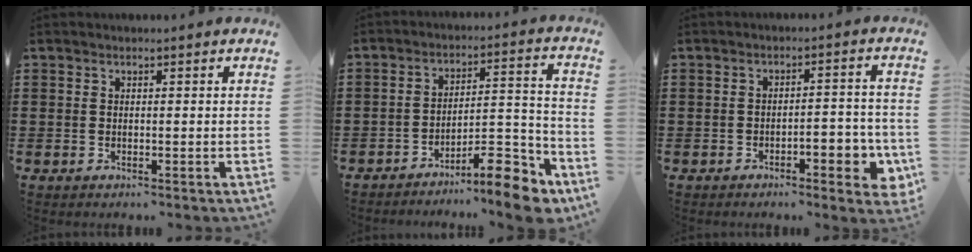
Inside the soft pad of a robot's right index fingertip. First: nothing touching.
{"total": 10.8, "force": [-8.4, 2.8, 6.2], "torque": [-0.072, 0.034, -0.151]}
{"total": 4.6, "force": [-2.5, 1.5, 3.6], "torque": [-0.049, 0.004, -0.045]}